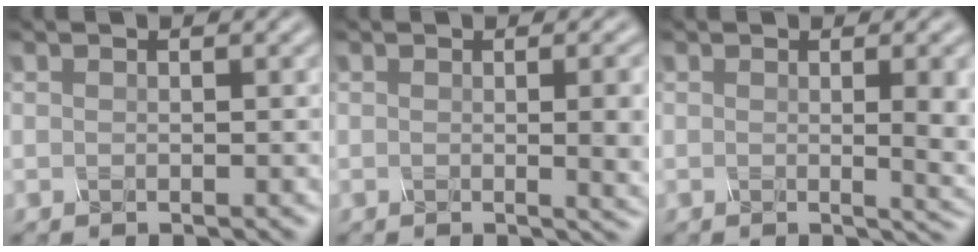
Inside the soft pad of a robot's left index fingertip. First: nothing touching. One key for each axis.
{"total": 5.4, "fx": 0.0, "fy": 2.0, "fz": 5.0, "tx": -0.040, "ty": -0.003, "tz": 0.004}
{"total": 5.9, "fx": 0.1, "fy": 2.0, "fz": 5.6, "tx": -0.050, "ty": -0.005, "tz": 0.006}